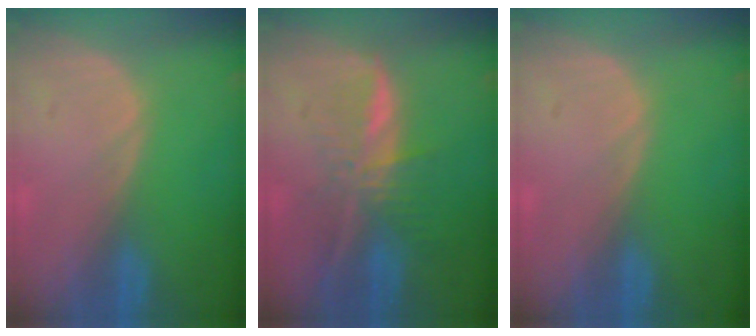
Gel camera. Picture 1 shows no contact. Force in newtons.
{"total": 7.6, "press": 6.4, "slide": 4.2}
{"total": 0.0}